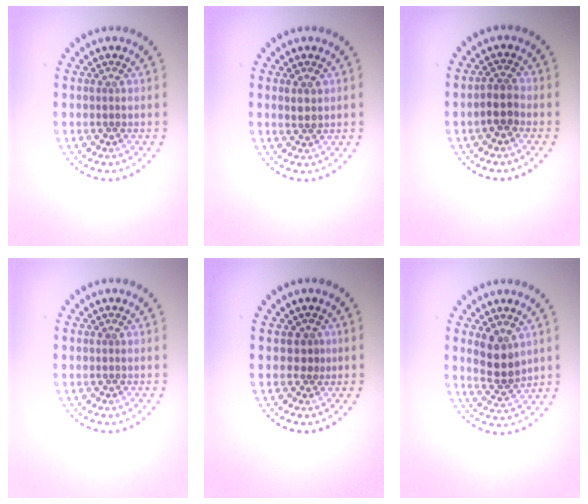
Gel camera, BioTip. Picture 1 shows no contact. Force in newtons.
{"total": 1.3, "press": 1.2, "slide": 0.6}
{"total": 2.0, "press": 1.8, "slide": 0.9}
{"total": 0.0}
{"total": 1.3, "press": 1.0, "slide": 0.8}
{"total": 3.6, "press": 3.4, "slide": 1.3}